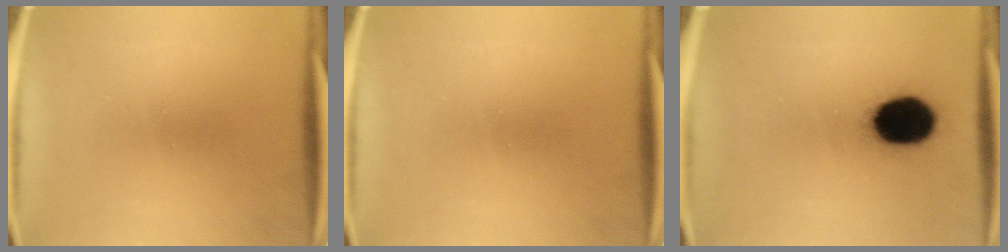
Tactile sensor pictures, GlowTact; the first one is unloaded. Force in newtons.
{"total": 0.0}
{"total": 16.2}